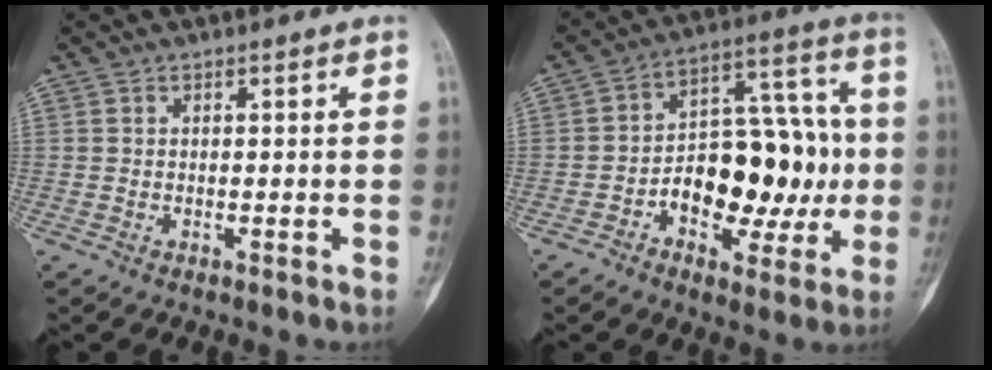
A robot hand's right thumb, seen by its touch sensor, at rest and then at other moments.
{"total": 17.7, "force": [-2.9, 10.6, 13.9], "torque": [-0.159, 0.049, -0.040]}